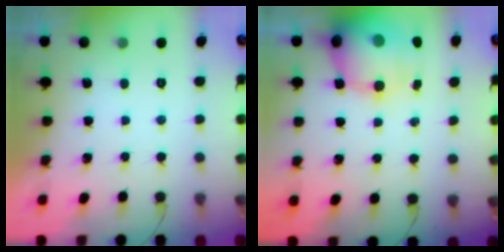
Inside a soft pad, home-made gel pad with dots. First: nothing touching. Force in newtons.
{"total": 15.0, "press": 14.5, "slide": 3.9}